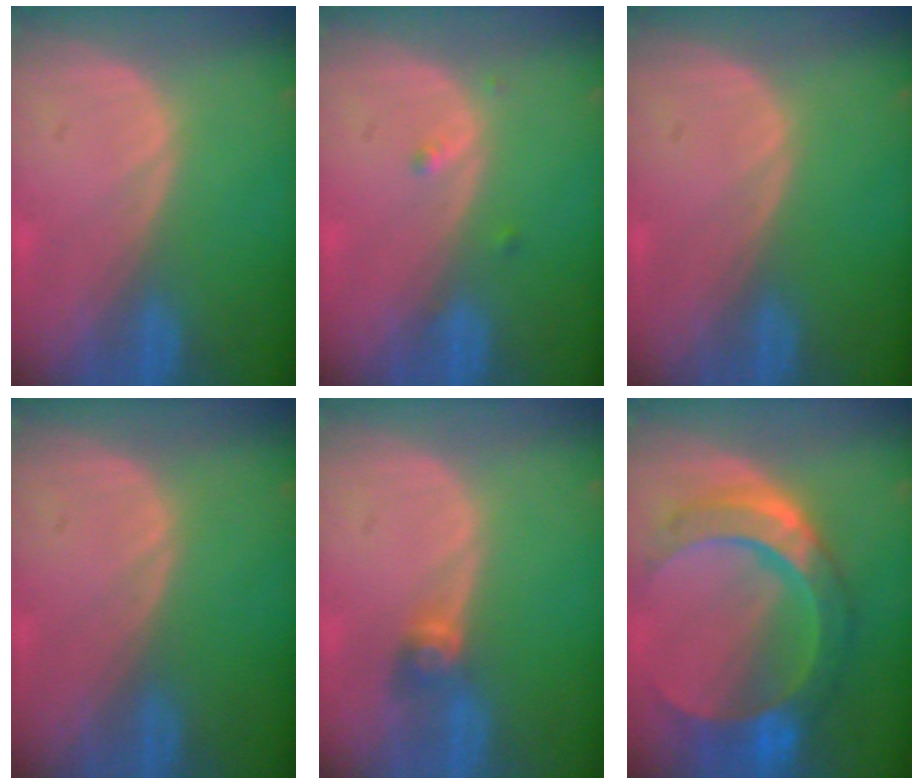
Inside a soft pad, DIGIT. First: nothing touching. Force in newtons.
{"total": 1.3, "press": 1.1, "slide": 0.7}
{"total": 0.0}
{"total": 0.0}
{"total": 2.6, "press": 2.5, "slide": 0.6}
{"total": 10.8, "press": 10.7, "slide": 1.0}